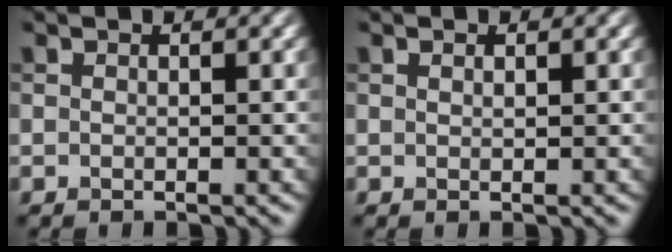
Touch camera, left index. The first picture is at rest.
{"total": 0.6, "force": [0.3, 0.2, 0.4], "torque": [-0.005, 0.000, 0.006]}